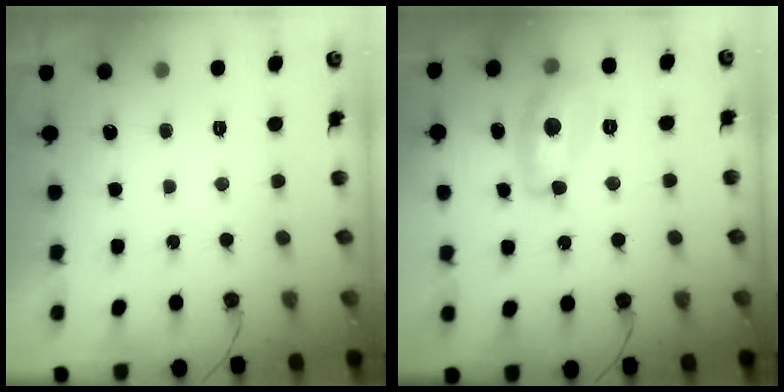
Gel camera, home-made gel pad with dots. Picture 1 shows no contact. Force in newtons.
{"total": 14.0, "press": 14.0, "slide": 1.0}